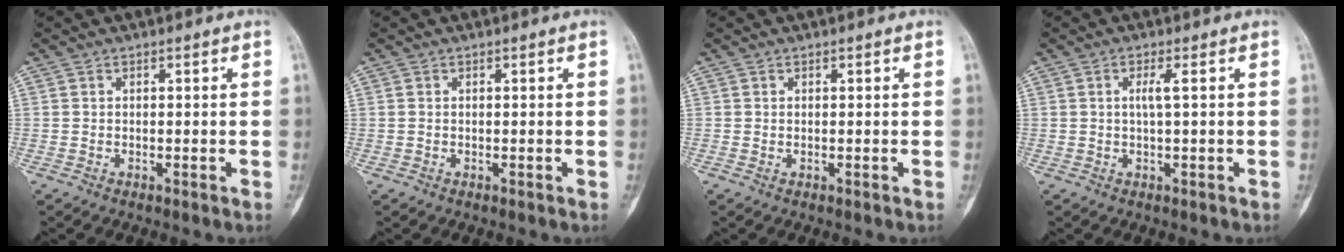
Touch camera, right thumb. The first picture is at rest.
{"total": 0.0}
{"total": 0.0}
{"total": 2.1, "force": [0.4, 0.1, 2.1], "torque": [-0.050, 0.005, 0.008]}